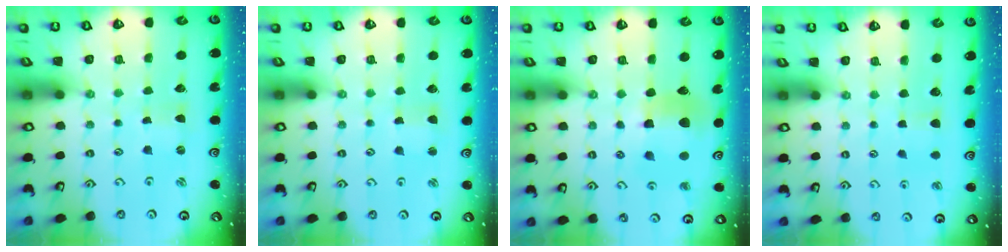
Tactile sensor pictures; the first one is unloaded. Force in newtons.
{"total": 2.2, "press": 2.2, "slide": 0.1}
{"total": 11.2, "press": 11.1, "slide": 1.5}
{"total": 4.6, "press": 4.6, "slide": 0.3}